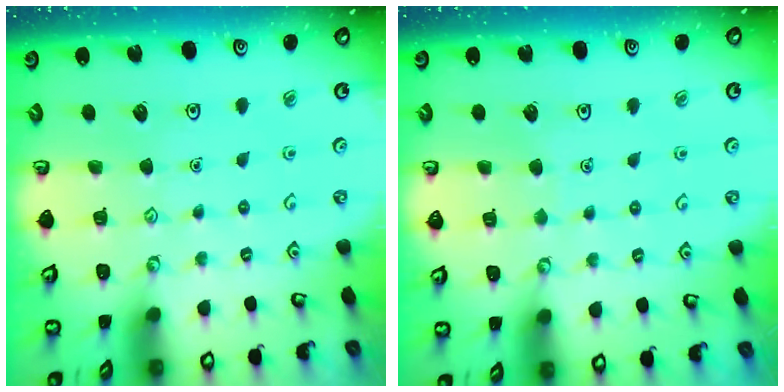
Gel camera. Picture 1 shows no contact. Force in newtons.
{"total": 1.5, "press": 1.5, "slide": 0.2}